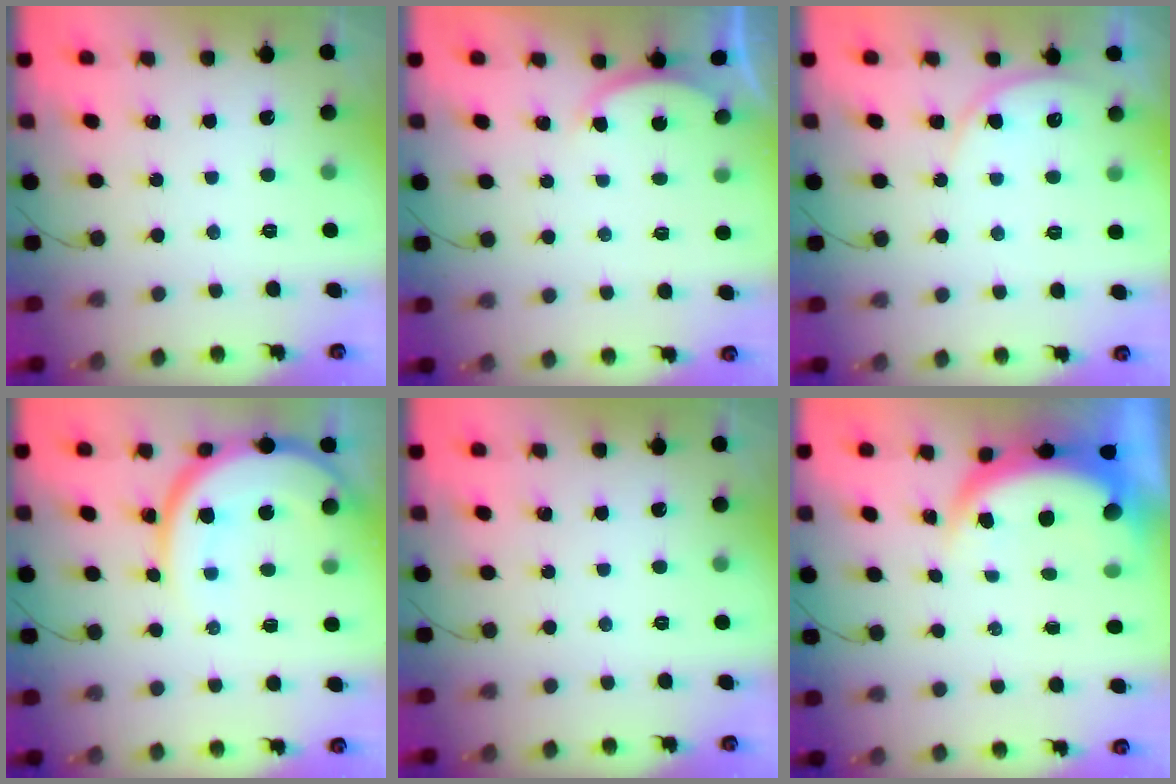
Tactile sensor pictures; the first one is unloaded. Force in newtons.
{"total": 2.2, "press": 2.1, "slide": 0.5}
{"total": 5.9, "press": 5.9, "slide": 0.4}
{"total": 11.1, "press": 11.0, "slide": 1.2}
{"total": 0.0}
{"total": 6.0, "press": 6.0, "slide": 0.9}